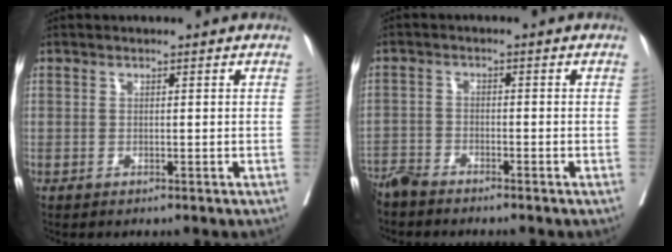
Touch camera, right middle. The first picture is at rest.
{"total": 4.3, "force": [-4.1, 0.5, 1.1], "torque": [-0.012, -0.013, -0.080]}